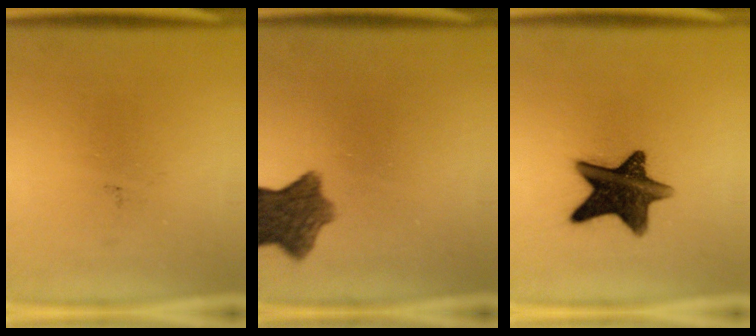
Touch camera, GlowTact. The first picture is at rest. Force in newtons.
{"total": 8.1}
{"total": 13.5}